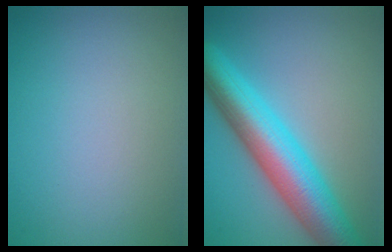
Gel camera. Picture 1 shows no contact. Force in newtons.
{"total": 8.6, "press": 8.6, "slide": 0.4}